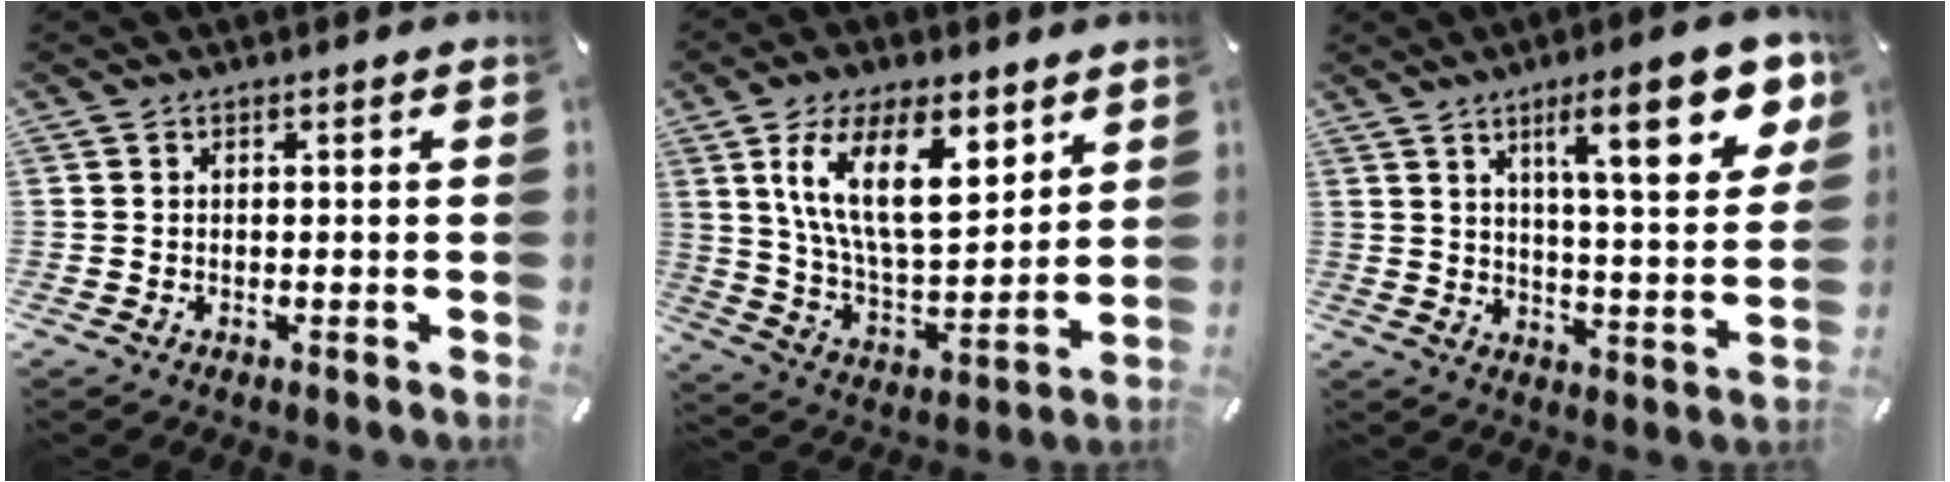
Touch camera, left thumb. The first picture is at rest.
{"total": 18.7, "force": [9.4, 9.0, 13.4], "torque": [-0.260, -0.030, 0.159]}
{"total": 18.1, "force": [8.9, 5.1, 15.0], "torque": [-0.215, -0.036, 0.130]}